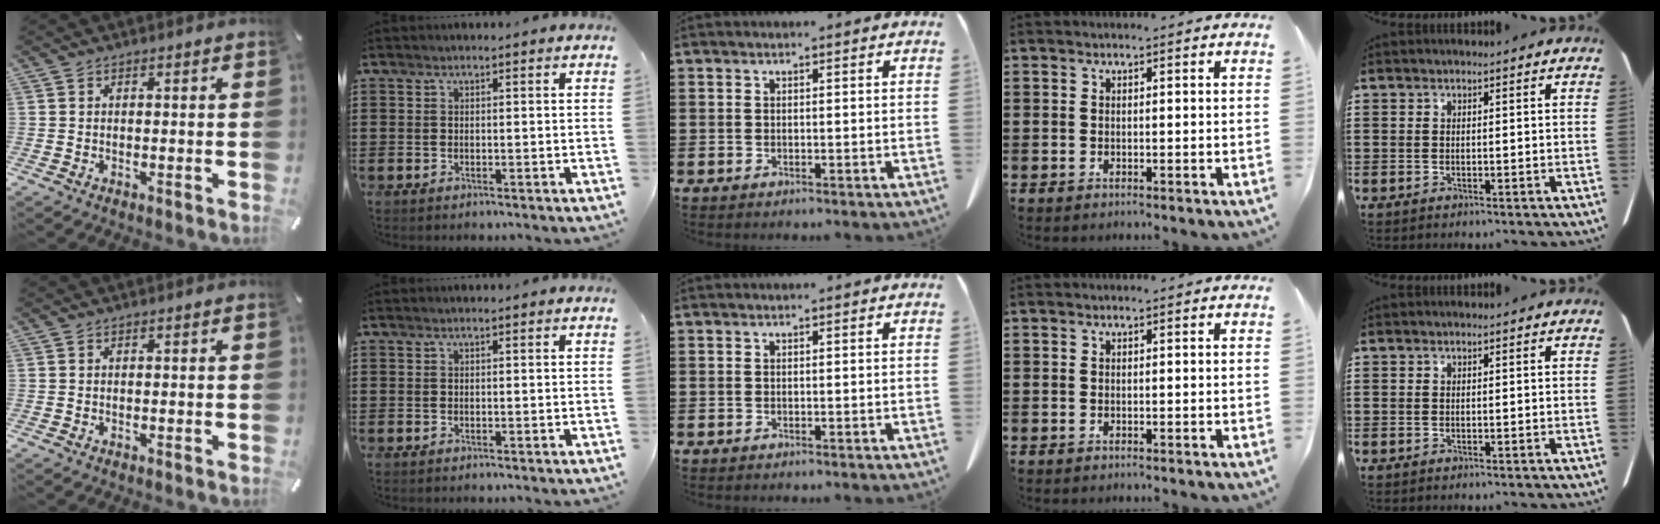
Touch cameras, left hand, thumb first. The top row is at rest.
{}